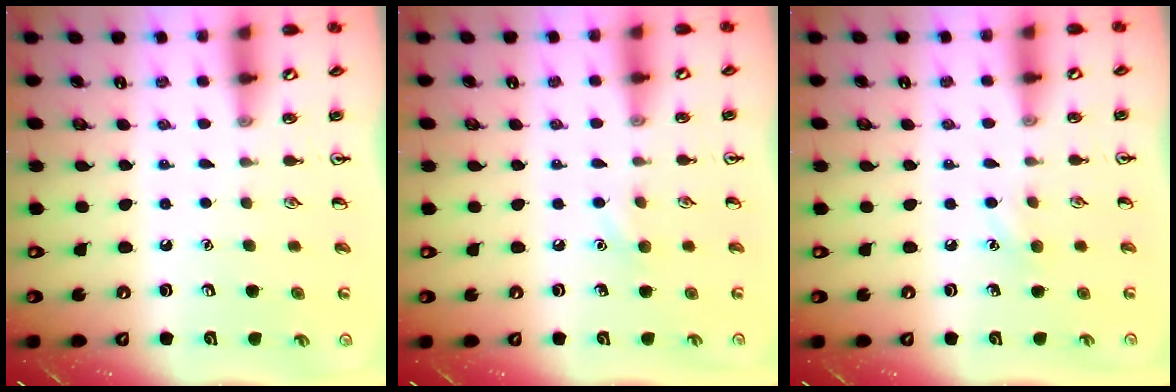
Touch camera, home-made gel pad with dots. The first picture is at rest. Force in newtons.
{"total": 5.3, "press": 5.1, "slide": 1.4}
{"total": 6.5, "press": 6.3, "slide": 1.3}